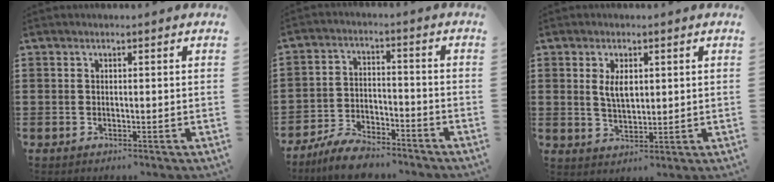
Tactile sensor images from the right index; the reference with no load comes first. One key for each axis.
{"total": 6.1, "fx": -5.7, "fy": 1.4, "fz": 1.7, "tx": -0.041, "ty": 0.009, "tz": -0.111}
{"total": 3.8, "fx": 1.1, "fy": 1.8, "fz": 3.2, "tx": -0.059, "ty": 0.002, "tz": 0.017}